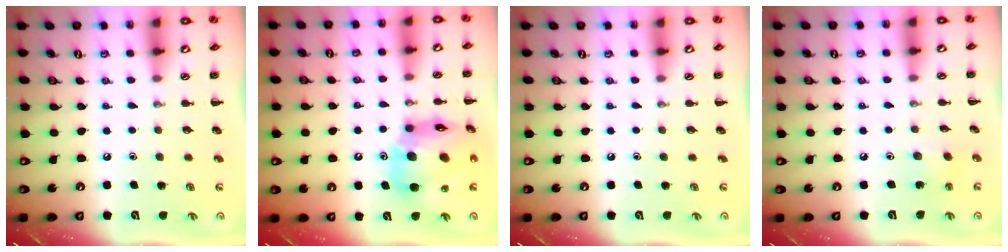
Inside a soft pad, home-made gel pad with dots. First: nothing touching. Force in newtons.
{"total": 16.7, "press": 16.1, "slide": 4.8}
{"total": 0.0}
{"total": 3.0, "press": 2.8, "slide": 1.0}